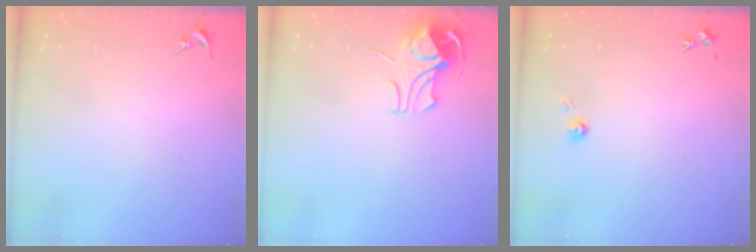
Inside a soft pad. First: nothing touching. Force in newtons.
{"total": 8.5, "press": 8.4, "slide": 0.8}
{"total": 3.9, "press": 3.9, "slide": 0.5}